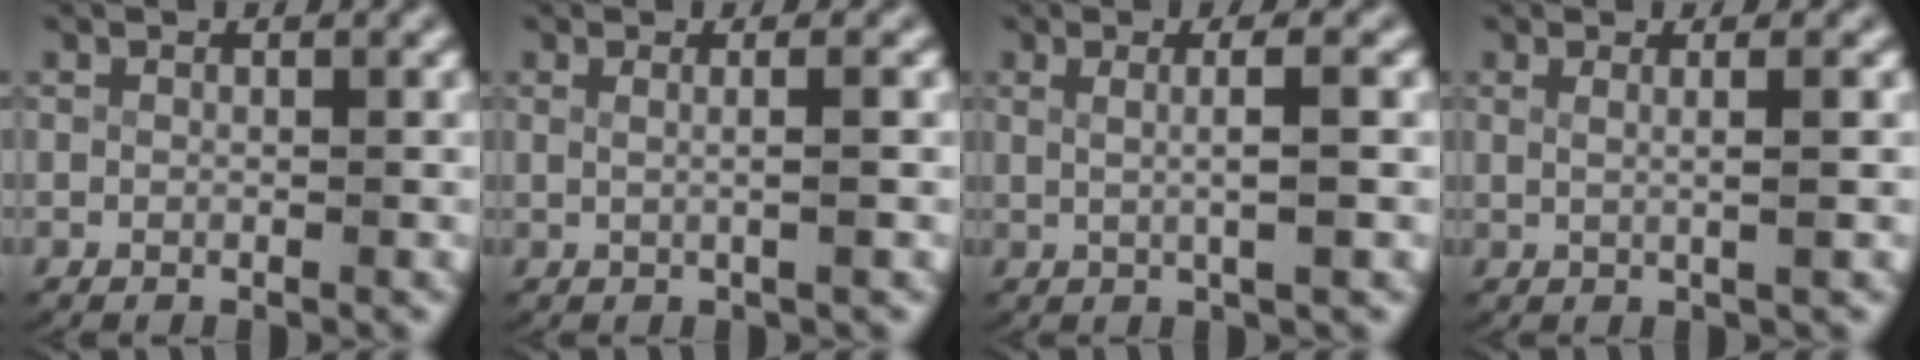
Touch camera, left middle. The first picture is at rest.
{"total": 1.7, "force": [0.3, -0.2, 1.7], "torque": [-0.029, 0.000, 0.005]}
{"total": 3.1, "force": [0.6, 0.1, 3.1], "torque": [-0.049, 0.002, 0.014]}
{"total": 2.0, "force": [0.5, -0.2, 1.9], "torque": [-0.034, -0.003, 0.013]}